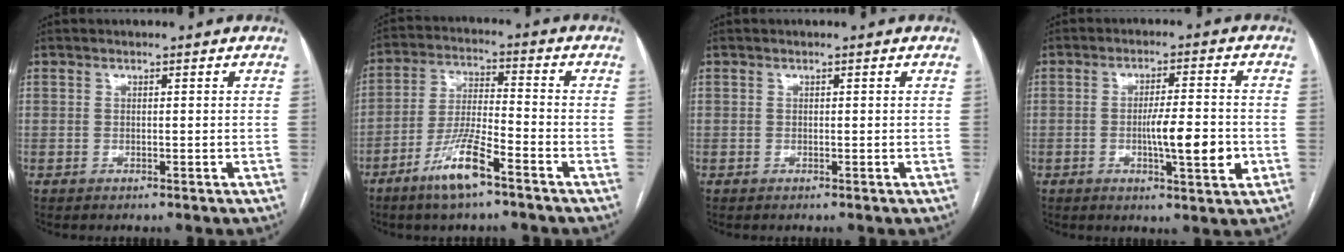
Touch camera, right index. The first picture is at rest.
{"total": 9.5, "force": [-6.0, 1.1, 7.2], "torque": [-0.149, -0.010, -0.115]}
{"total": 0.0}
{"total": 8.3, "force": [-1.8, 1.2, 8.0], "torque": [-0.126, -0.003, -0.029]}